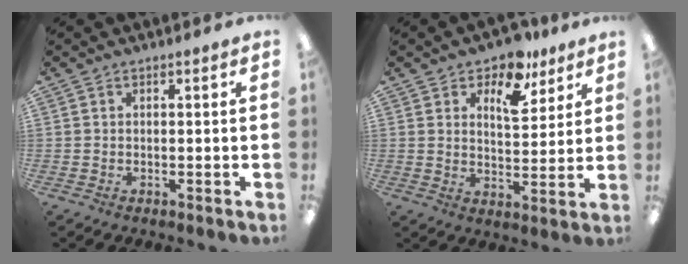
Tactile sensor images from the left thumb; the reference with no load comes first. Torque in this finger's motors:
{"motor_torque": [0.27, 0.51, -0.47, 0.07, 0.00]}